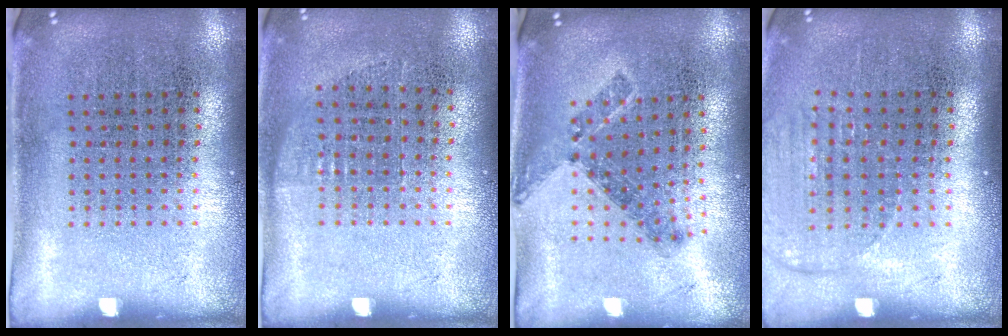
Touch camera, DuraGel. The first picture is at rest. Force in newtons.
{"total": 0.7, "press": 0.6, "slide": 0.3}
{"total": 0.8, "press": 0.7, "slide": 0.4}
{"total": 1.1, "press": 1.1, "slide": 0.4}